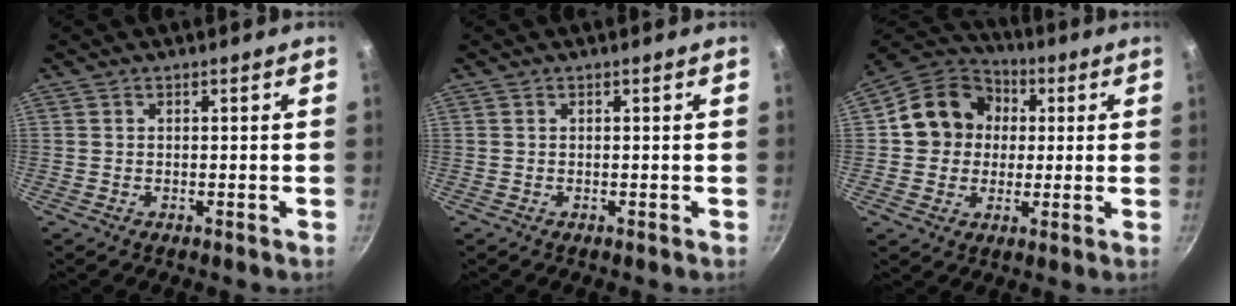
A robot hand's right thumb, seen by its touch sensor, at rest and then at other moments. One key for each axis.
{"total": 0.0}
{"total": 13.7, "fx": 1.9, "fy": 12.1, "fz": 6.1, "tx": -0.070, "ty": 0.024, "tz": 0.016}